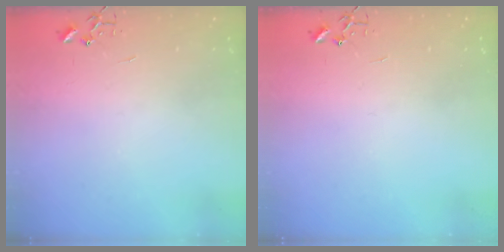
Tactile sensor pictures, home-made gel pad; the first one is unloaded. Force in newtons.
{"total": 0.0}